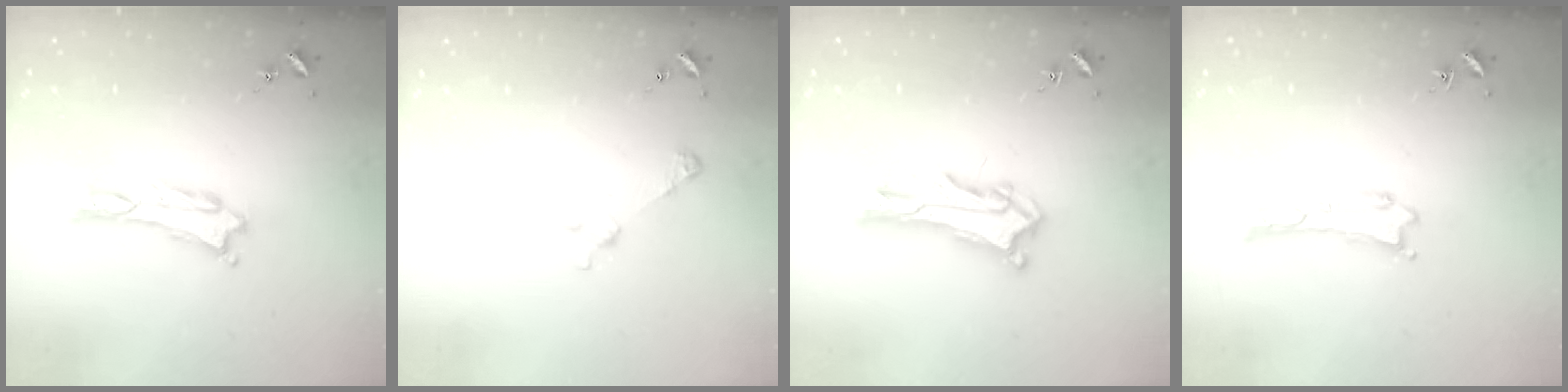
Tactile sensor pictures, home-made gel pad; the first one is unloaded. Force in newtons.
{"total": 2.9, "press": 2.9, "slide": 0.3}
{"total": 6.8, "press": 6.8, "slide": 0.6}
{"total": 0.0}